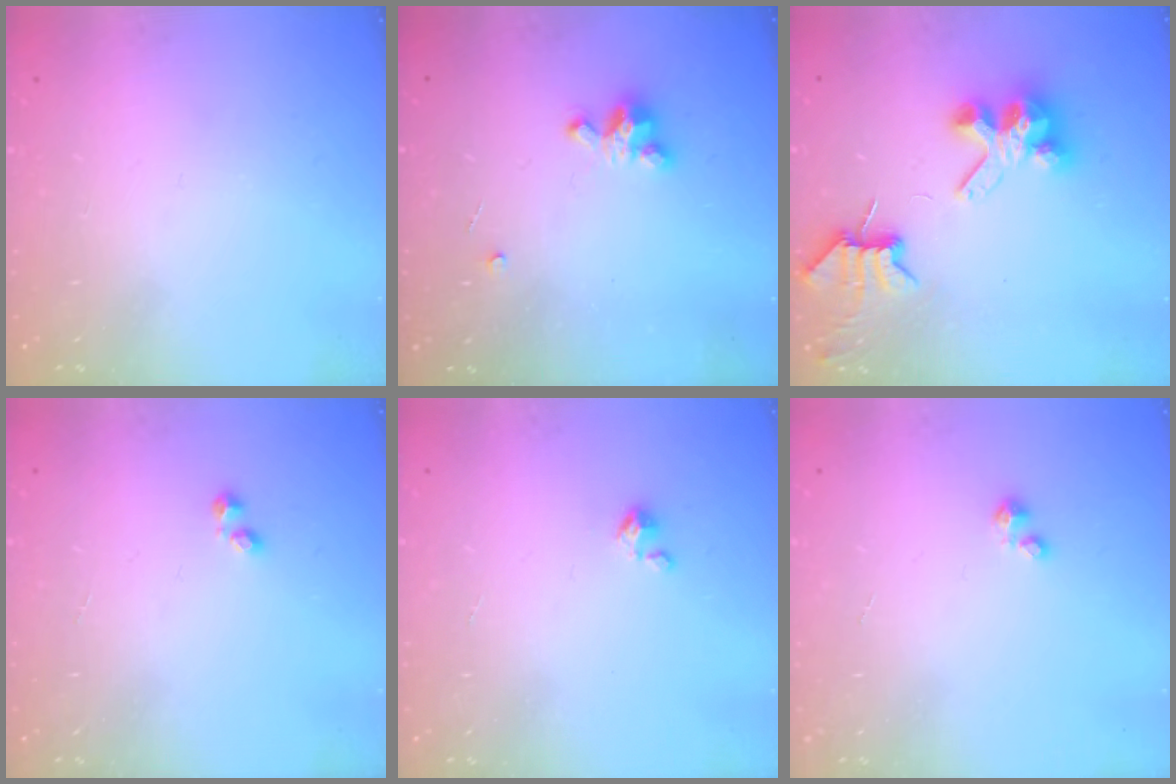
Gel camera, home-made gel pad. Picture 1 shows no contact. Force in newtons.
{"total": 3.3, "press": 3.3, "slide": 0.3}
{"total": 6.7, "press": 6.7, "slide": 0.7}
{"total": 1.2, "press": 1.1, "slide": 0.5}
{"total": 2.5, "press": 2.5, "slide": 0.3}
{"total": 1.4, "press": 1.4, "slide": 0.2}